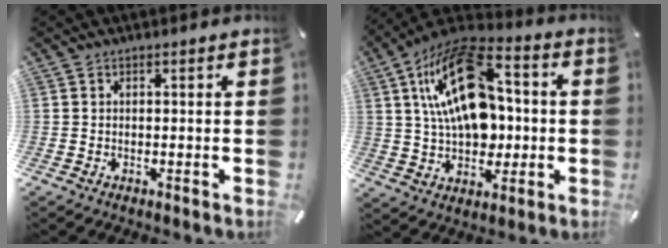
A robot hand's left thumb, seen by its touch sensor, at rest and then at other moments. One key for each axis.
{"total": 21.9, "fx": 3.7, "fy": 13.9, "fz": 16.5, "tx": -0.314, "ty": -0.008, "tz": 0.058}